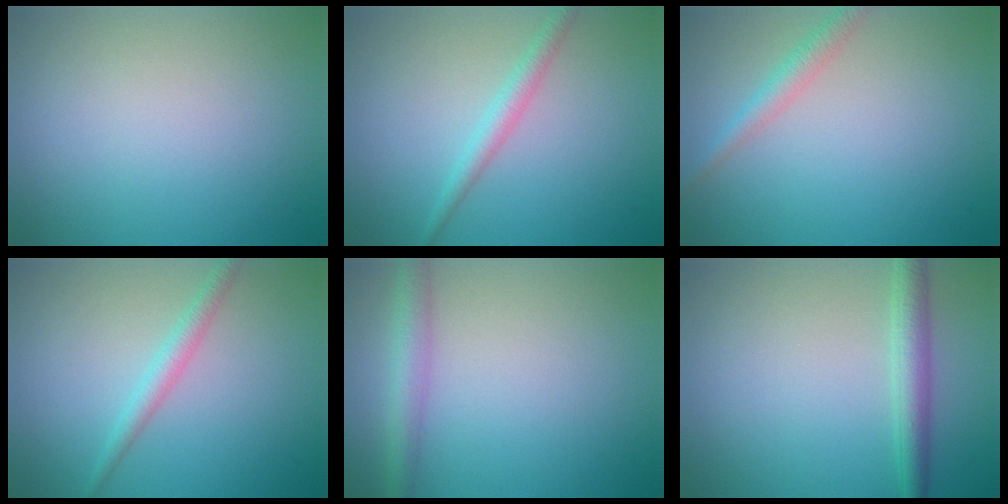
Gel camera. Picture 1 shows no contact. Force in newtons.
{"total": 1.8, "press": 1.8, "slide": 0.1}
{"total": 2.0, "press": 2.0, "slide": 0.0}
{"total": 1.8, "press": 1.8, "slide": 0.1}
{"total": 2.8, "press": 2.8, "slide": 0.1}
{"total": 2.8, "press": 2.8, "slide": 0.1}